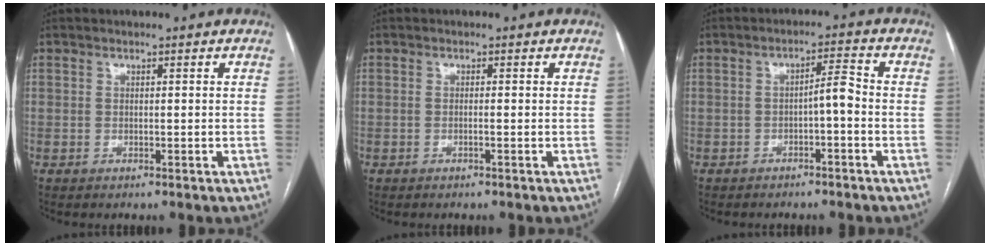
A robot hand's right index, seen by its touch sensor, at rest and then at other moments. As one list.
[{"total": 0.5, "force": [-0.2, -0.1, 0.4], "torque": [-0.006, 0.002, -0.003]}, {"total": 3.5, "force": [-1.1, 0.6, 3.3], "torque": [-0.050, 0.014, -0.017]}]